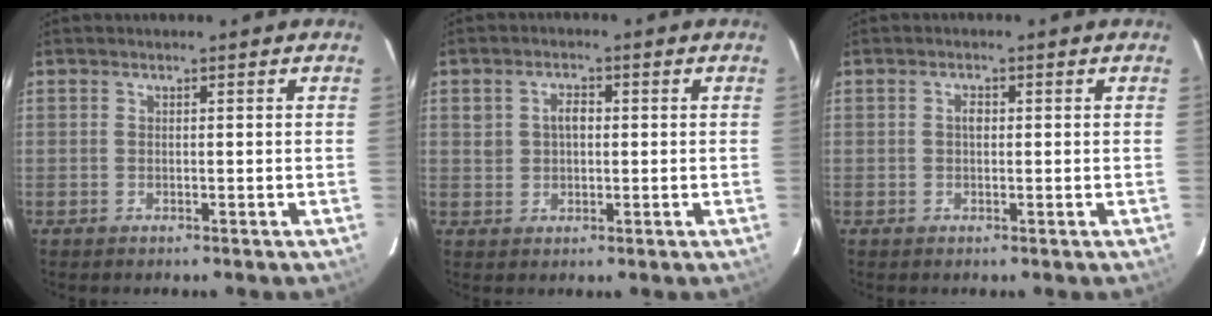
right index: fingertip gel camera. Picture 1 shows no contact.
{"total": 3.4, "force": [0.5, 2.6, 2.1], "torque": [-0.038, 0.010, 0.011]}
{"total": 1.3, "force": [0.1, 0.9, 1.0], "torque": [-0.018, 0.006, 0.000]}